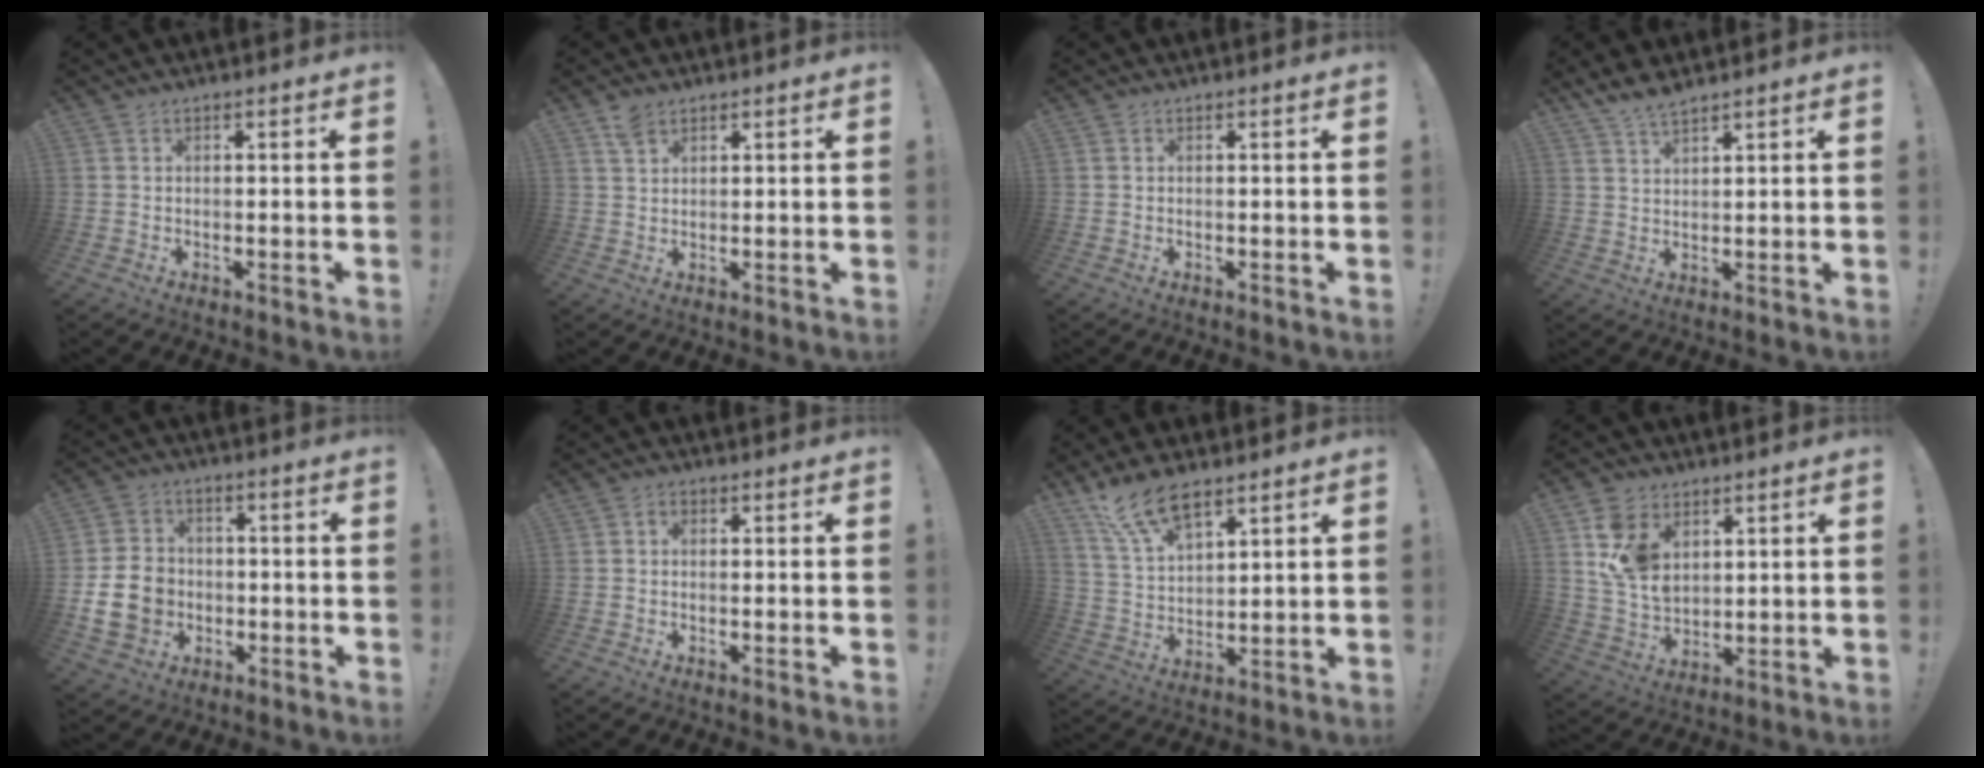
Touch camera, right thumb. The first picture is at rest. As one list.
[{"total": 3.8, "force": [2.7, 2.0, 1.9], "torque": [-0.034, -0.008, 0.050]}, {"total": 0.0}, {"total": 5.3, "force": [4.7, 1.1, 2.3], "torque": [-0.046, -0.022, 0.087]}, {"total": 12.4, "force": [-2.7, 10.4, 6.2], "torque": [-0.106, 0.021, -0.046]}, {"total": 1.3, "force": [-0.2, 1.0, 0.8], "torque": [-0.016, 0.006, -0.005]}, {"total": 11.4, "force": [8.2, 4.5, 6.4], "torque": [-0.129, -0.036, 0.155]}, {"total": 11.9, "force": [5.4, 8.7, 6.2], "torque": [-0.118, -0.014, 0.110]}]